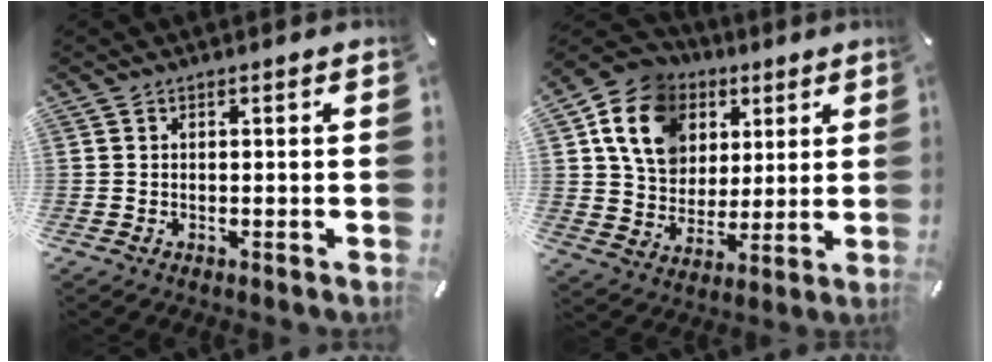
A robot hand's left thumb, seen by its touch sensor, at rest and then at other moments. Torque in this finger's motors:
{"motor_torque": [1.36, 1.36, 1.39, -1.38, 0.43]}